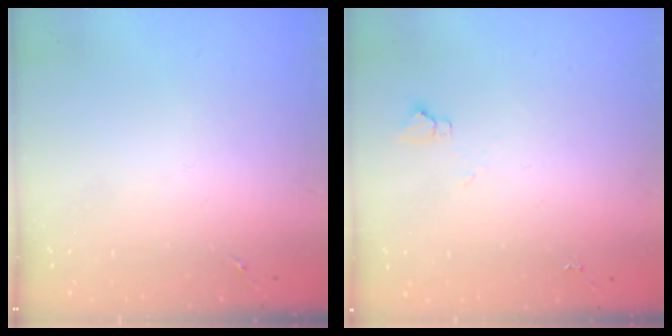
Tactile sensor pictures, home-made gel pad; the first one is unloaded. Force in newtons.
{"total": 3.5, "press": 3.5, "slide": 0.4}